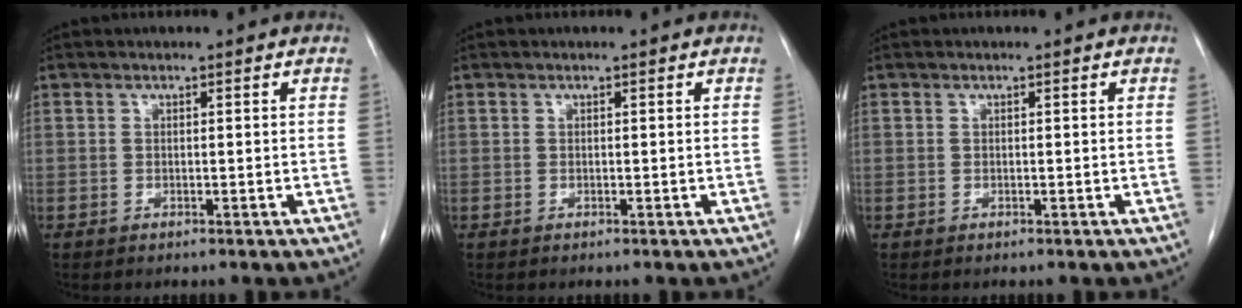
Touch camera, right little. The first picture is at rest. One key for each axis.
{"total": 0.0}
{"total": 0.0}